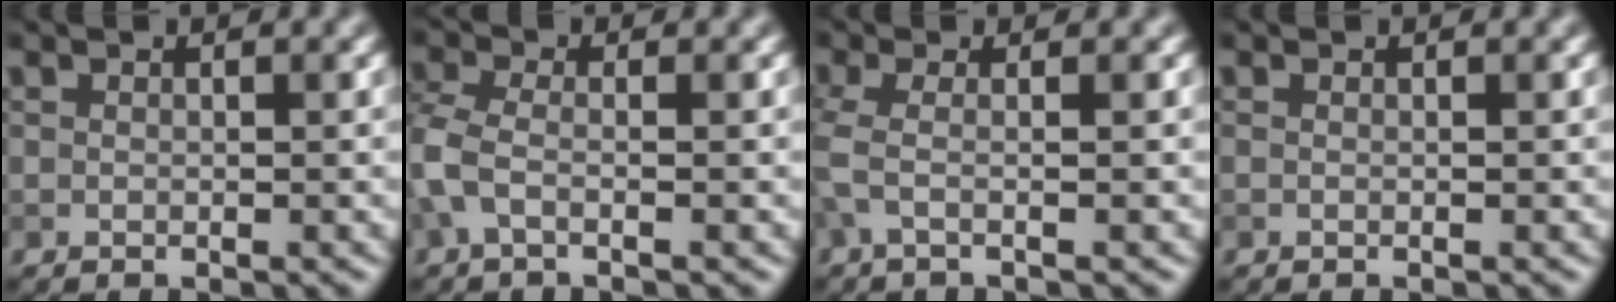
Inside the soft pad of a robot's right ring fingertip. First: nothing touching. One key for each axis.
{"total": 2.3, "fx": -0.8, "fy": 1.1, "fz": 2.0, "tx": -0.053, "ty": 0.000, "tz": -0.027}
{"total": 2.1, "fx": -0.3, "fy": 0.5, "fz": 2.0, "tx": -0.044, "ty": -0.006, "tz": -0.017}
{"total": 0.0}